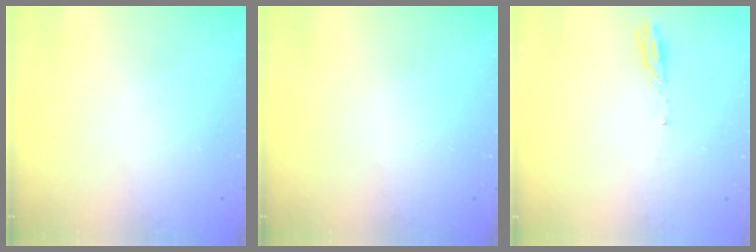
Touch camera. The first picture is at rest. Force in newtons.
{"total": 0.0}
{"total": 3.2, "press": 3.2, "slide": 0.4}